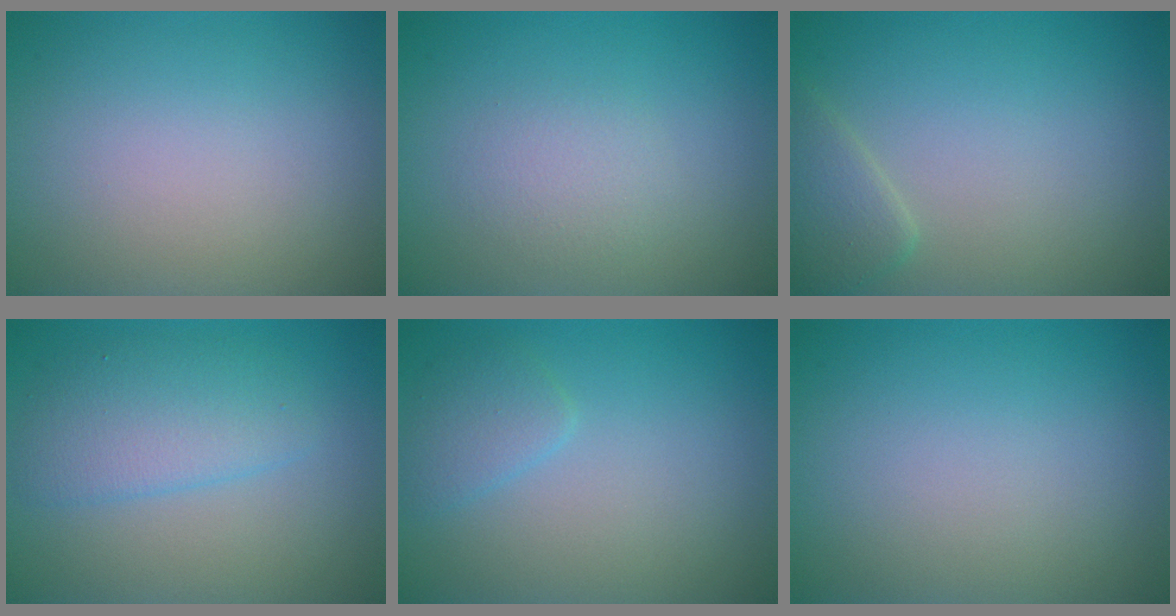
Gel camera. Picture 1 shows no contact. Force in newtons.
{"total": 1.6, "press": 1.6, "slide": 0.1}
{"total": 2.2, "press": 2.1, "slide": 0.2}
{"total": 3.7, "press": 3.7, "slide": 0.2}
{"total": 1.8, "press": 1.8, "slide": 0.1}
{"total": 0.0}